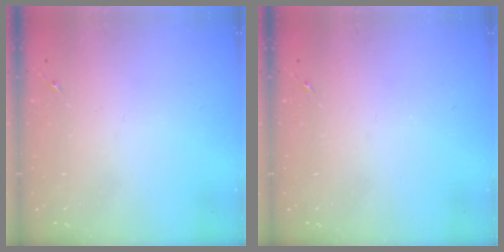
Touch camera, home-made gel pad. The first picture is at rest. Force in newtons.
{"total": 0.0}